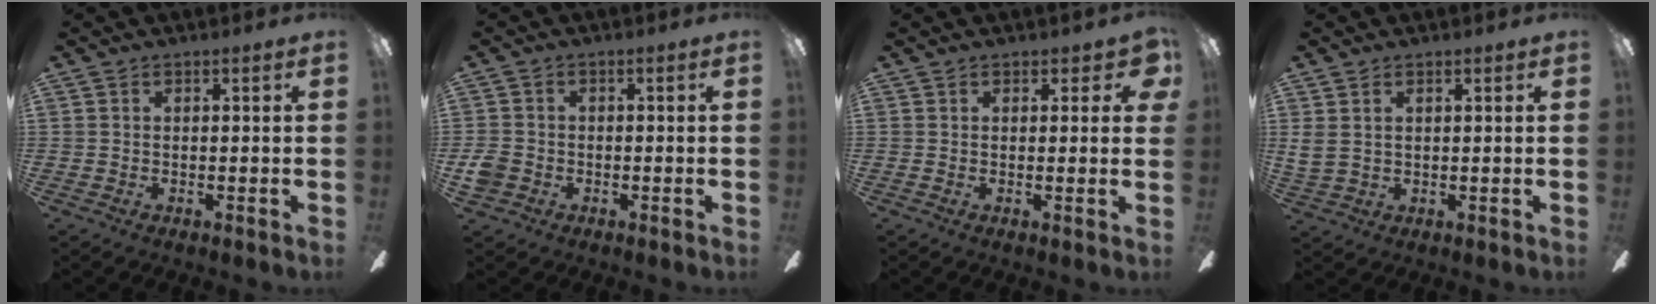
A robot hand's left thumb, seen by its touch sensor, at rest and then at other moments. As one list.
[{"total": 3.5, "force": [-1.7, 2.8, 1.4], "torque": [-0.033, 0.006, -0.033]}, {"total": 3.1, "force": [1.6, 1.6, 2.1], "torque": [-0.017, -0.003, 0.026]}, {"total": 3.2, "force": [1.4, 2.1, 1.8], "torque": [-0.039, 0.006, 0.027]}]